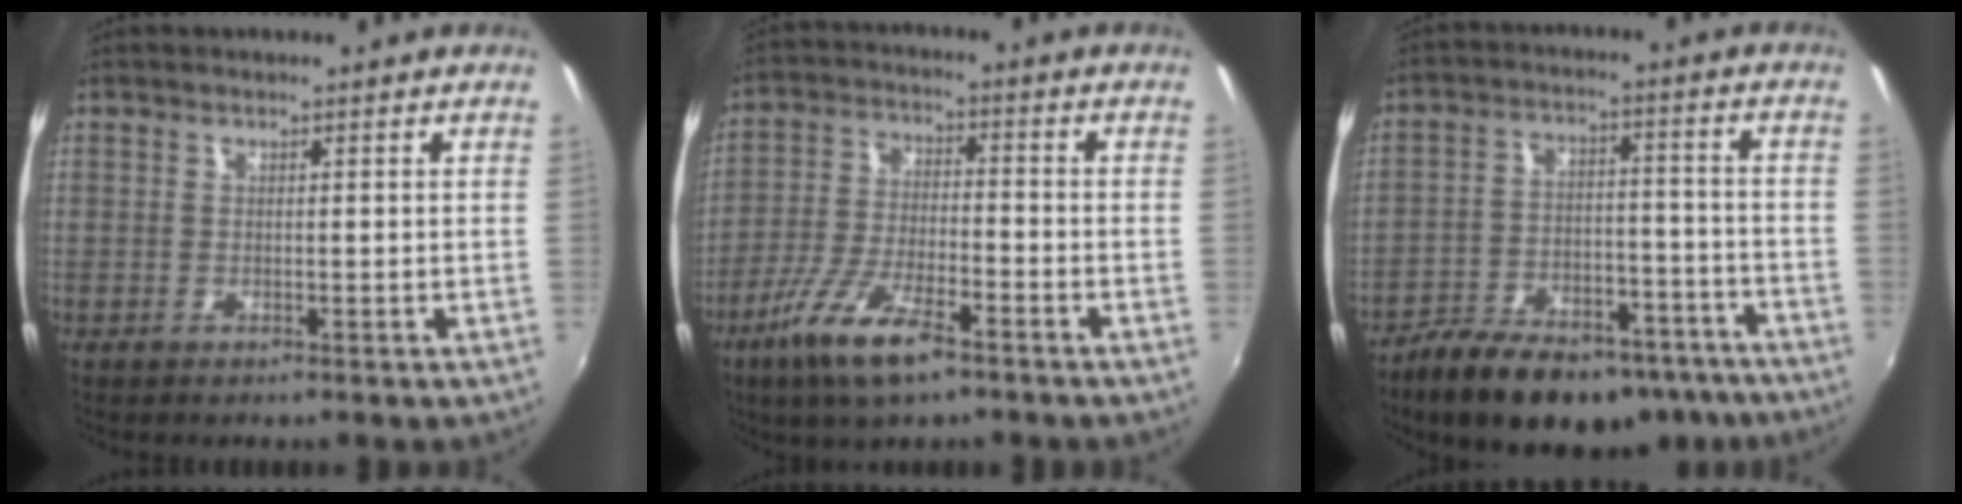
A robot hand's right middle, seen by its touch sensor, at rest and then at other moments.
{"total": 11.7, "force": [-7.3, 3.1, 8.5], "torque": [-0.183, -0.017, -0.139]}
{"total": 20.4, "force": [-15.6, 8.8, 9.8], "torque": [-0.179, 0.001, -0.214]}